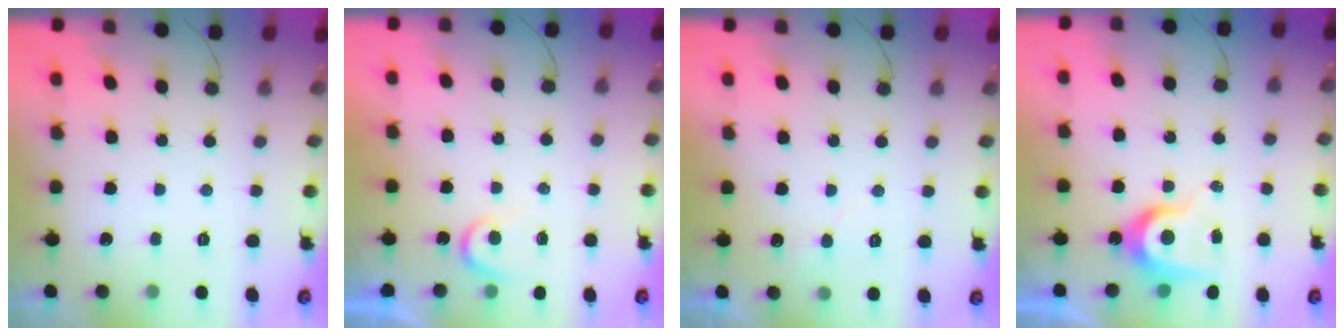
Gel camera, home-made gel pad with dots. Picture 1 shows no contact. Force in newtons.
{"total": 3.7, "press": 3.7, "slide": 0.4}
{"total": 5.4, "press": 5.3, "slide": 0.5}
{"total": 8.1, "press": 8.1, "slide": 0.6}